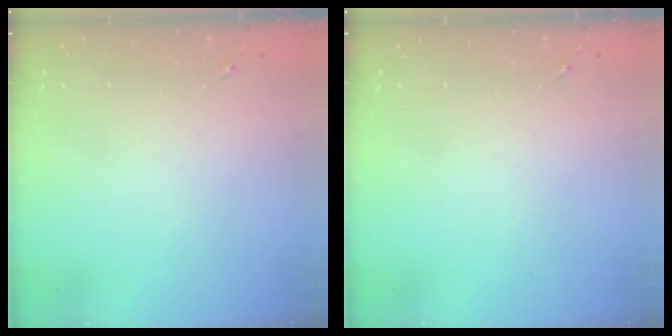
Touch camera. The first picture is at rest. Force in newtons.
{"total": 0.0}